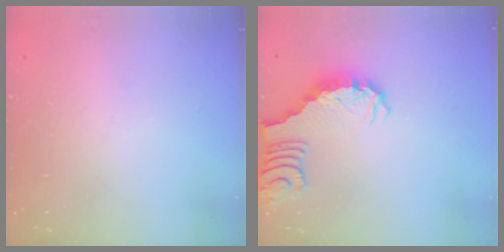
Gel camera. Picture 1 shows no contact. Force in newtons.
{"total": 3.0, "press": 2.9, "slide": 0.5}